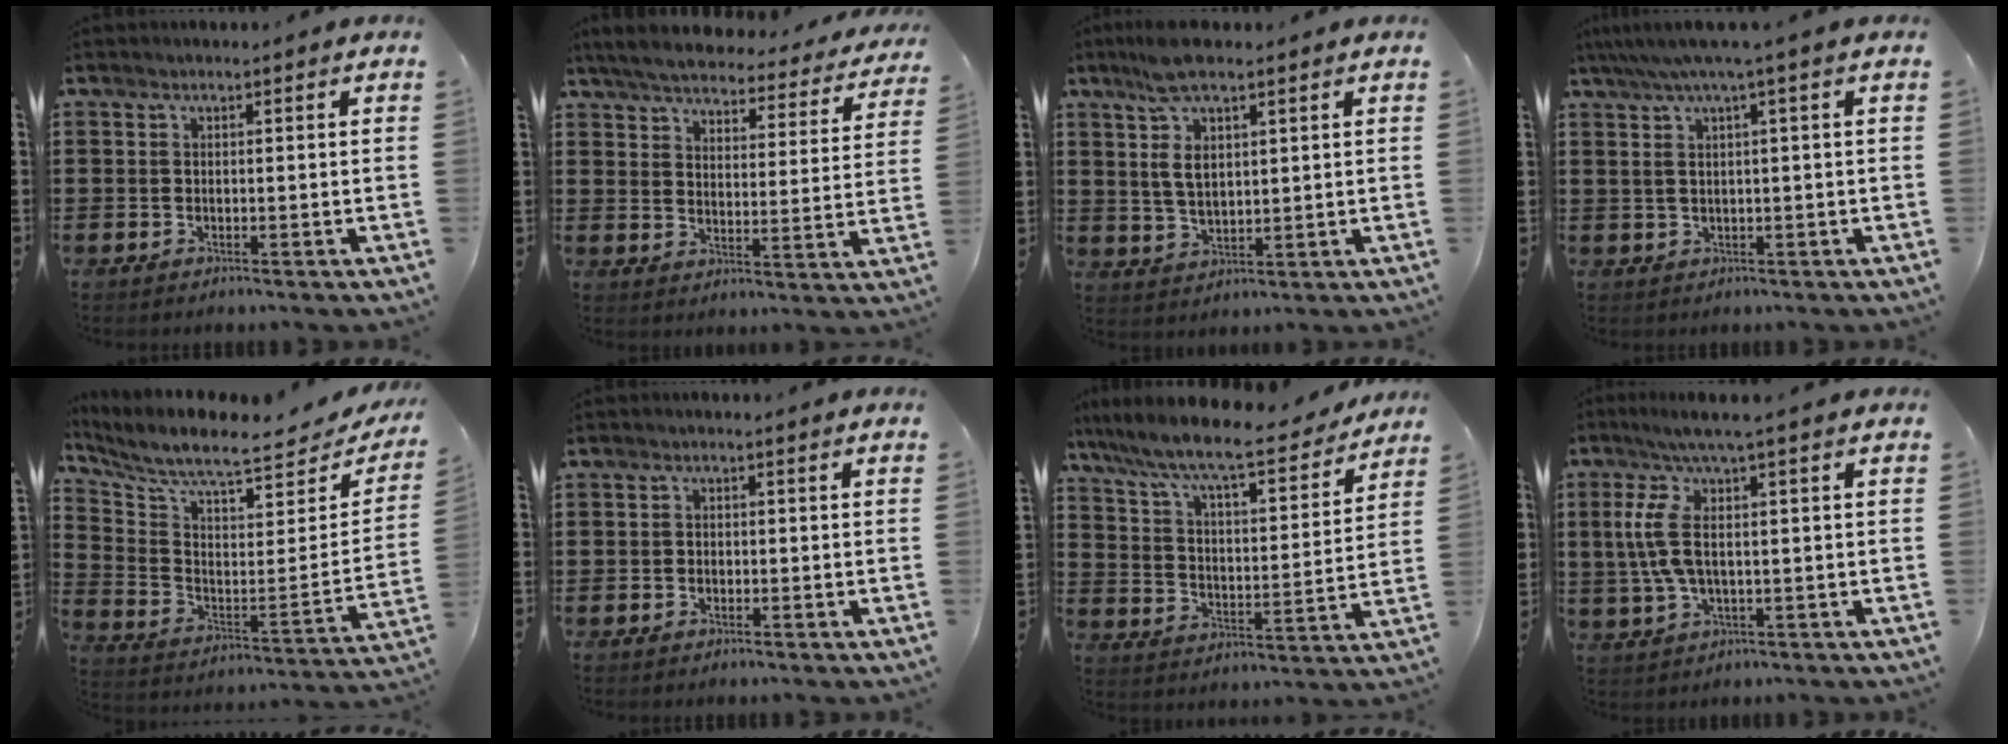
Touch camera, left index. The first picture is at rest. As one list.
[{"total": 5.4, "force": [5.1, 0.4, 1.7], "torque": [-0.059, -0.034, 0.087]}, {"total": 7.1, "force": [3.3, 2.8, 5.6], "torque": [-0.133, 0.004, 0.054]}, {"total": 3.8, "force": [1.0, -0.5, 3.6], "torque": [-0.072, -0.006, 0.011]}, {"total": 7.7, "force": [6.5, 0.7, 4.0], "torque": [-0.101, -0.059, 0.106]}, {"total": 0.8, "force": [-0.3, 0.7, 0.4], "torque": [-0.010, 0.001, -0.007]}, {"total": 9.2, "force": [8.1, 0.4, 4.4], "torque": [-0.119, -0.056, 0.132]}, {"total": 7.5, "force": [1.0, 1.1, 7.4], "torque": [-0.183, -0.019, 0.004]}]